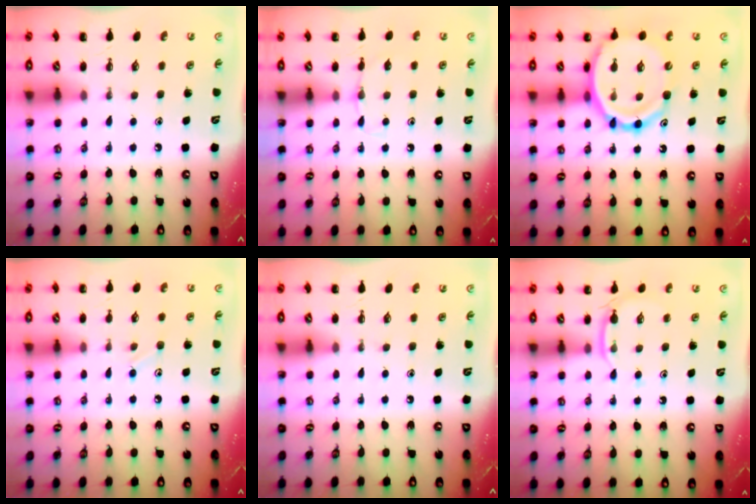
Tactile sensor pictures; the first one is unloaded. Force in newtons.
{"total": 5.3, "press": 5.1, "slide": 1.5}
{"total": 17.0, "press": 16.6, "slide": 3.6}
{"total": 6.7, "press": 6.4, "slide": 2.2}
{"total": 0.0}
{"total": 5.3, "press": 5.1, "slide": 1.5}